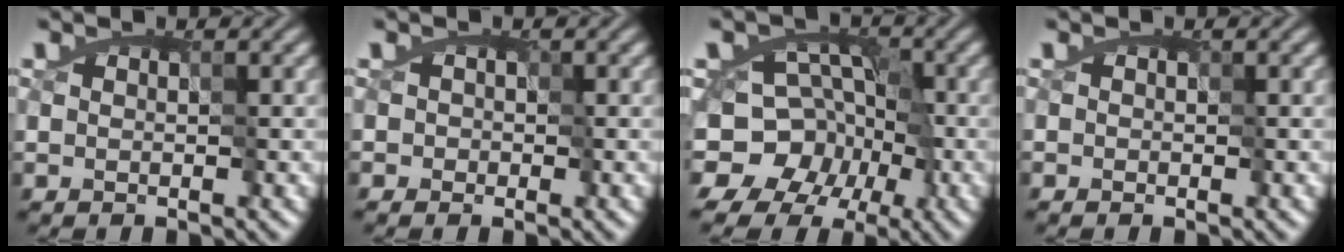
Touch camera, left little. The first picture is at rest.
{"total": 1.2, "force": [-0.4, 1.1, 0.3], "torque": [-0.009, 0.008, -0.011]}
{"total": 12.4, "force": [-6.8, 9.4, 4.3], "torque": [-0.051, -0.006, -0.131]}
{"total": 0.0}